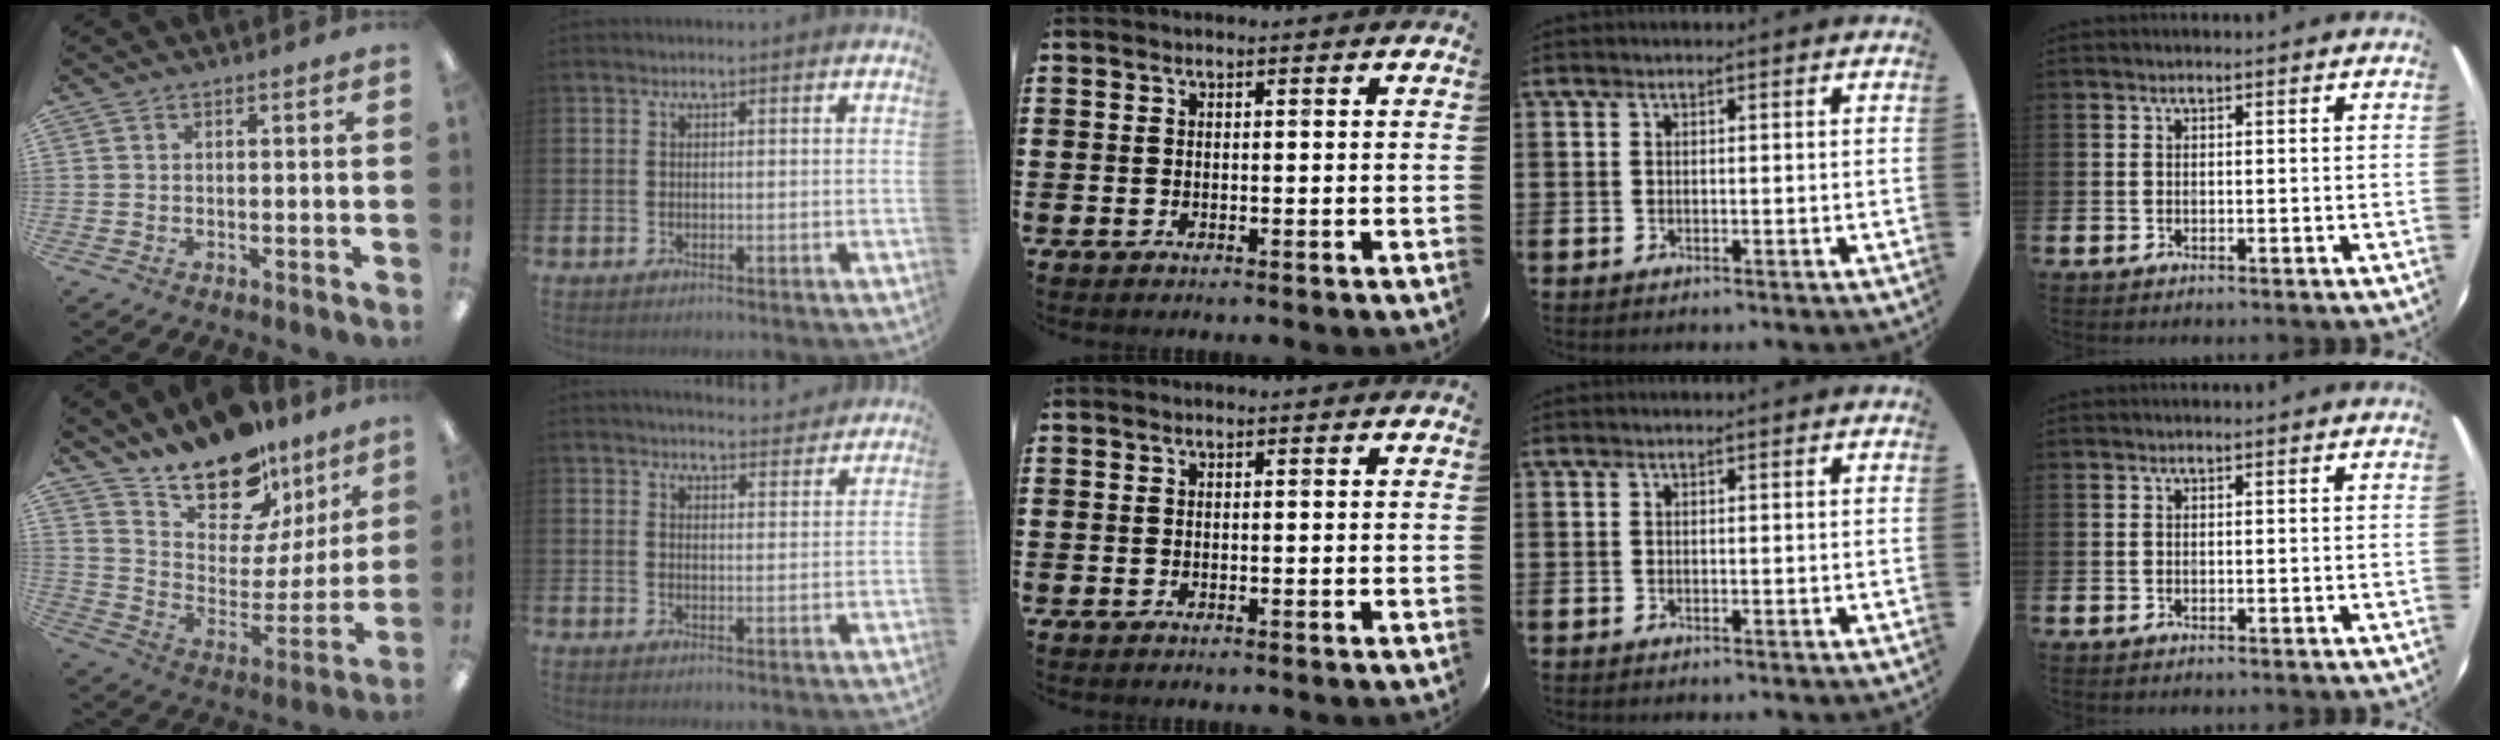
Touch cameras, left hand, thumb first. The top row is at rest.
{"thumb": {"total": 16.8, "force": [13.3, 8.1, 6.2], "torque": [-0.097, -0.099, 0.239]}, "index": {"total": 4.0, "force": [4.0, 0.5, 0.2], "torque": [-0.003, -0.024, 0.071]}}